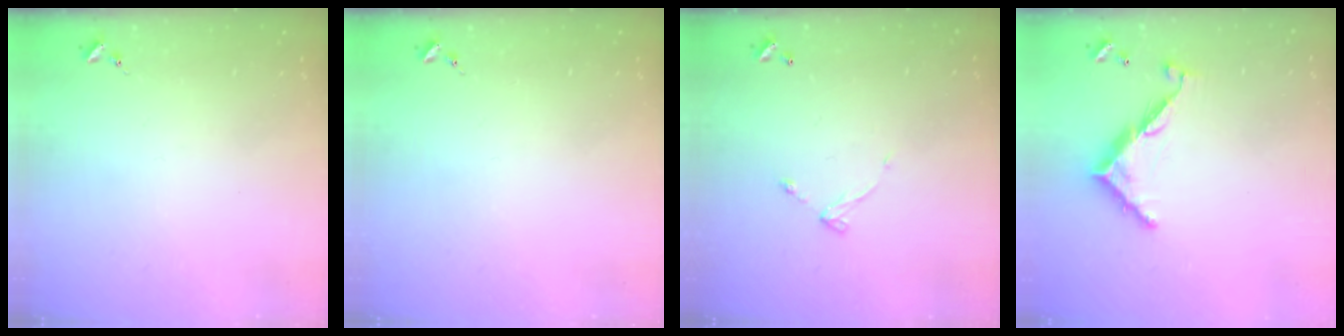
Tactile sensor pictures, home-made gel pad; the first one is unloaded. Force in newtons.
{"total": 0.0}
{"total": 5.7, "press": 5.7, "slide": 0.5}
{"total": 9.7, "press": 9.7, "slide": 0.4}